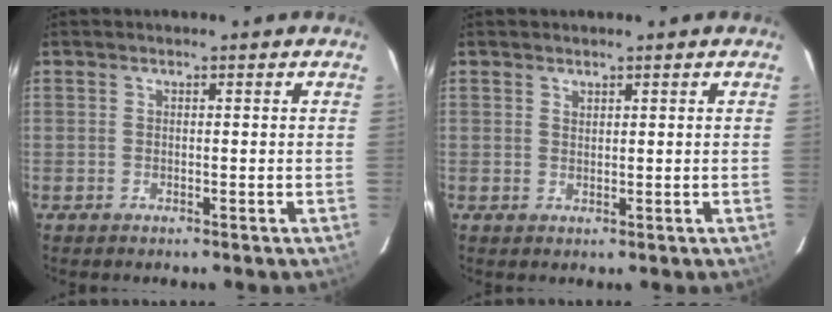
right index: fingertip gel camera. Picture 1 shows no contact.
{"total": 1.0, "force": [0.8, 0.4, 0.2], "torque": [-0.003, 0.000, 0.016]}